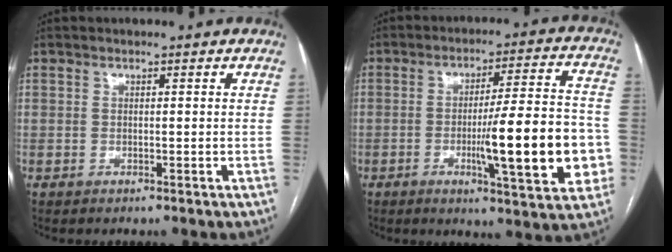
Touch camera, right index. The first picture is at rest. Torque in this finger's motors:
{"motor_torque": [2.14, 0.00, 0.79, 0.09]}